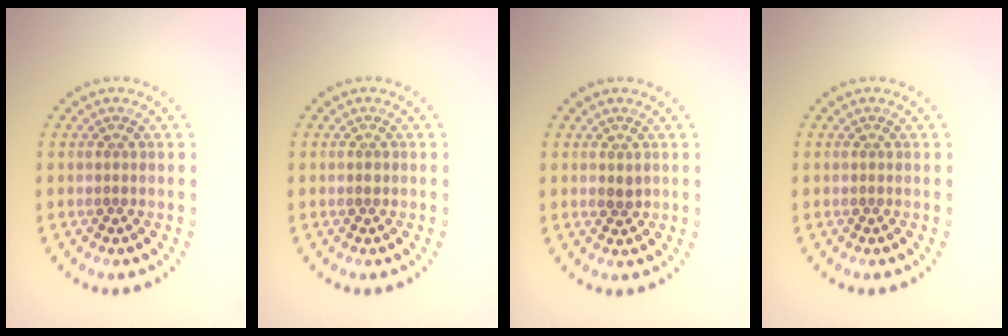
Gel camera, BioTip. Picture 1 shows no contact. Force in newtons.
{"total": 0.6, "press": 0.6, "slide": 0.0}
{"total": 0.9, "press": 0.9, "slide": 0.2}
{"total": 0.0}